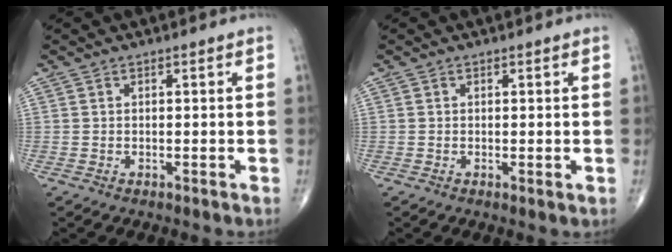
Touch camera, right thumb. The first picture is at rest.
{"total": 0.6, "force": [0.0, 0.1, 0.6], "torque": [-0.012, -0.004, -0.003]}